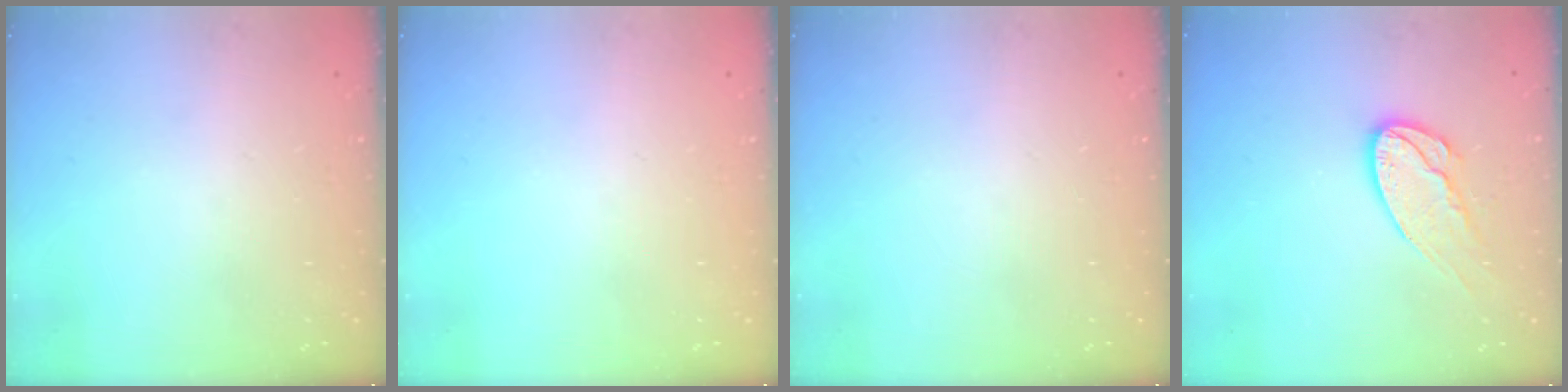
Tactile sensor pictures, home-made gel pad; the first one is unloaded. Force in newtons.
{"total": 0.0}
{"total": 0.0}
{"total": 12.7, "press": 12.7, "slide": 1.0}